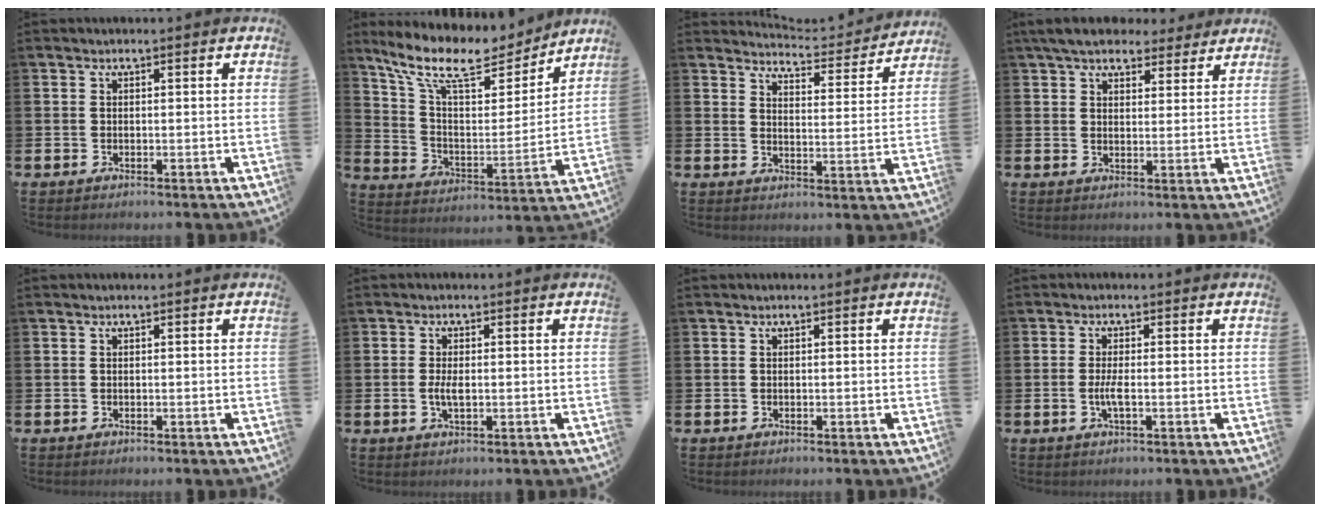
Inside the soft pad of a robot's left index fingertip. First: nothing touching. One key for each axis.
{"total": 12.4, "fx": 10.3, "fy": 3.7, "fz": 5.7, "tx": -0.150, "ty": -0.057, "tz": 0.180}
{"total": 4.8, "fx": 4.7, "fy": 0.5, "fz": 0.6, "tx": -0.017, "ty": -0.041, "tz": 0.076}
{"total": 6.5, "fx": 5.9, "fy": 2.3, "fz": 1.6, "tx": -0.039, "ty": -0.022, "tz": 0.107}
{"total": 0.0}
{"total": 2.3, "fx": -0.1, "fy": 1.0, "fz": 2.1, "tx": -0.038, "ty": 0.000, "tz": -0.004}
{"total": 0.0}
{"total": 2.1, "fx": -0.6, "fy": 0.3, "fz": 2.0, "tx": -0.042, "ty": 0.002, "tz": -0.010}